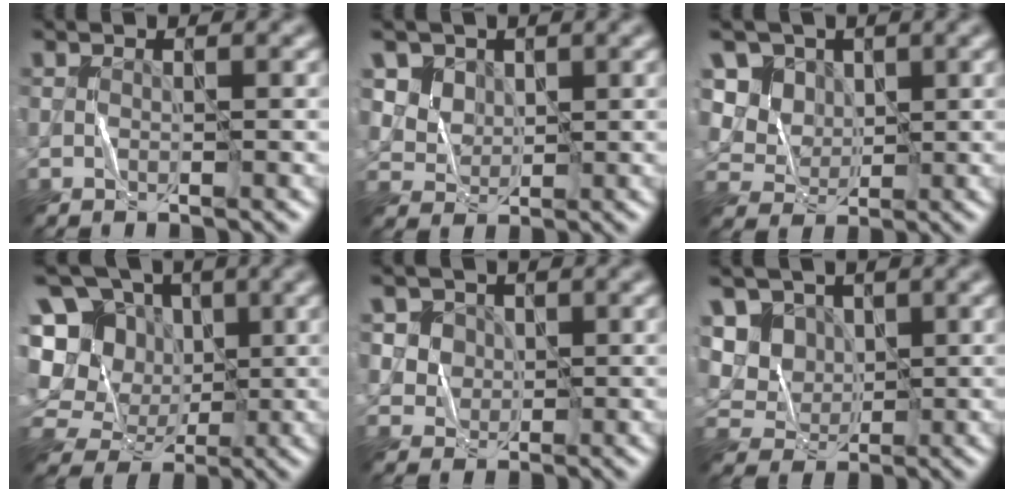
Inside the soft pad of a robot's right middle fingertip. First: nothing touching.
{"total": 5.0, "force": [2.7, 3.7, 1.9], "torque": [-0.057, -0.009, 0.063]}
{"total": 8.1, "force": [3.6, 6.5, 3.4], "torque": [-0.083, 0.015, 0.057]}
{"total": 12.8, "force": [-0.2, 11.5, 5.5], "torque": [-0.147, 0.027, -0.023]}
{"total": 5.0, "force": [2.3, 4.1, 1.7], "torque": [-0.034, 0.005, 0.039]}
{"total": 6.9, "force": [2.6, 5.7, 2.8], "torque": [-0.068, 0.012, 0.043]}